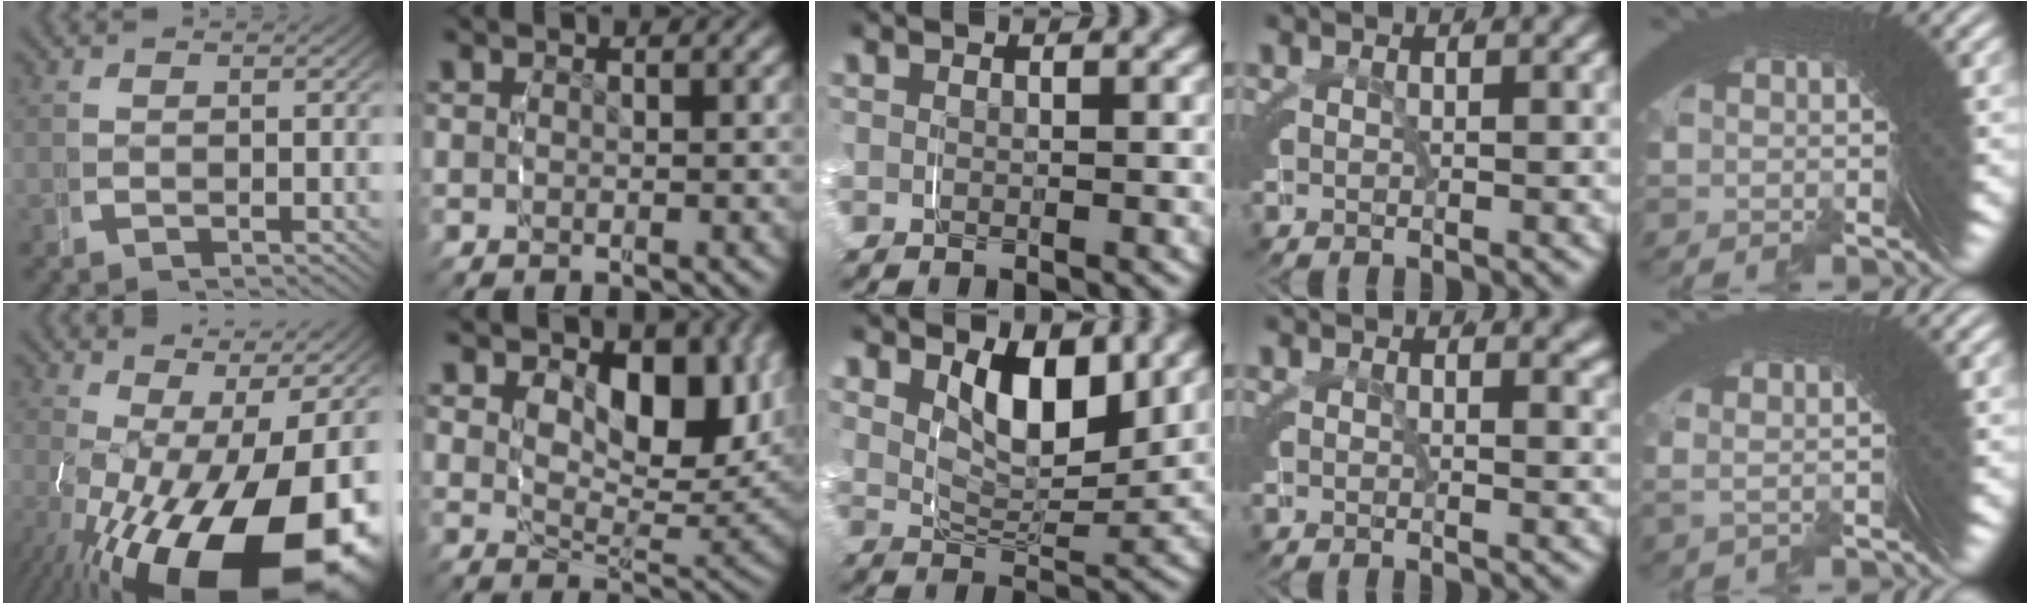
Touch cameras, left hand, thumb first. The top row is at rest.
{"thumb": {"total": 18.1, "force": [-3.7, 10.0, 14.7], "torque": [-0.248, -0.080, -0.009]}, "index": {"total": 7.5, "force": [2.9, 3.8, 5.8], "torque": [-0.082, -0.015, 0.052]}, "middle": {"total": 5.3, "force": [2.4, 2.4, 4.0], "torque": [-0.068, -0.018, 0.044]}, "ring": {"total": 1.2, "force": [0.9, 0.5, 0.6], "torque": [-0.010, -0.004, 0.010]}, "little": {"total": 2.3, "force": [0.6, 0.9, 2.0], "torque": [-0.037, 0.004, 0.008]}}